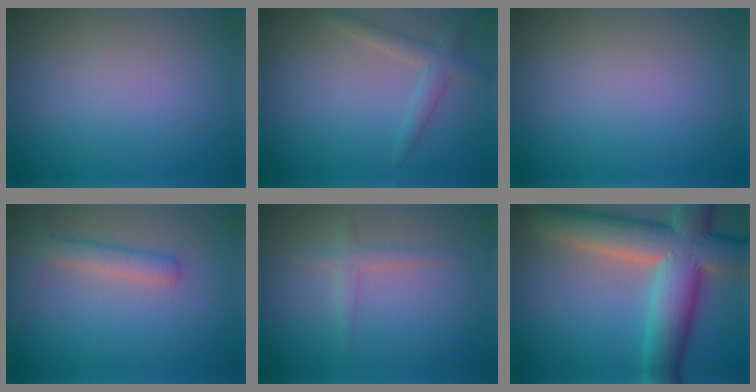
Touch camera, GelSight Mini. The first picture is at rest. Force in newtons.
{"total": 2.1, "press": 2.1, "slide": 0.0}
{"total": 0.0}
{"total": 2.8, "press": 2.8, "slide": 0.1}
{"total": 1.5, "press": 1.5, "slide": 0.1}
{"total": 12.5, "press": 12.5, "slide": 1.1}